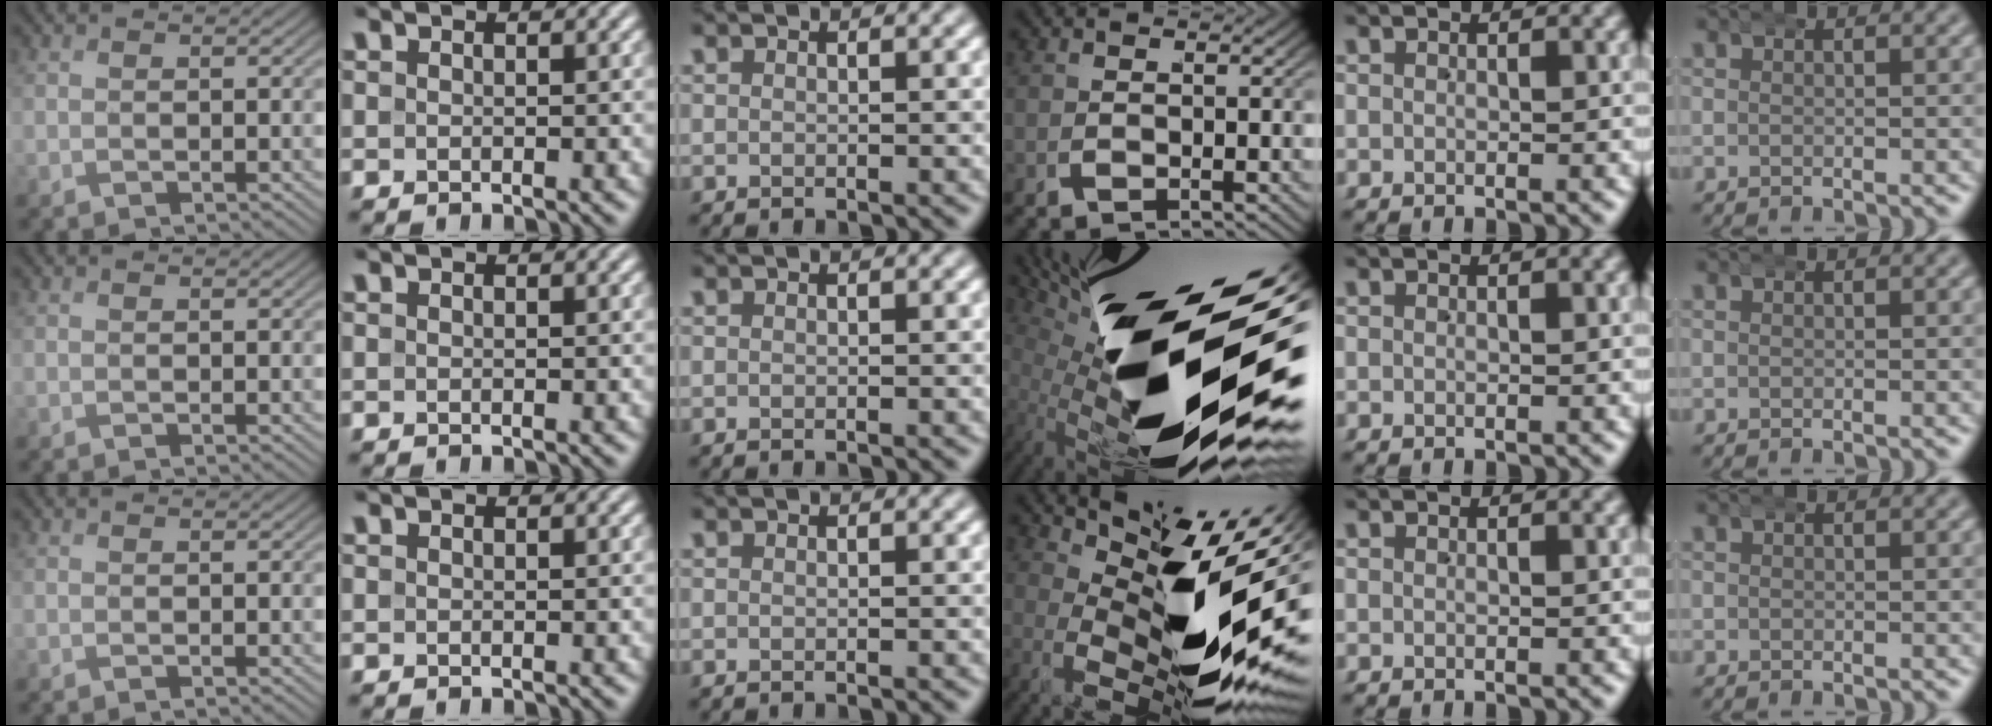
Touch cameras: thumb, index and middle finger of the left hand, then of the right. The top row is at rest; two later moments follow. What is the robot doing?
{"motion": "wrap", "object": "arm wrap"}